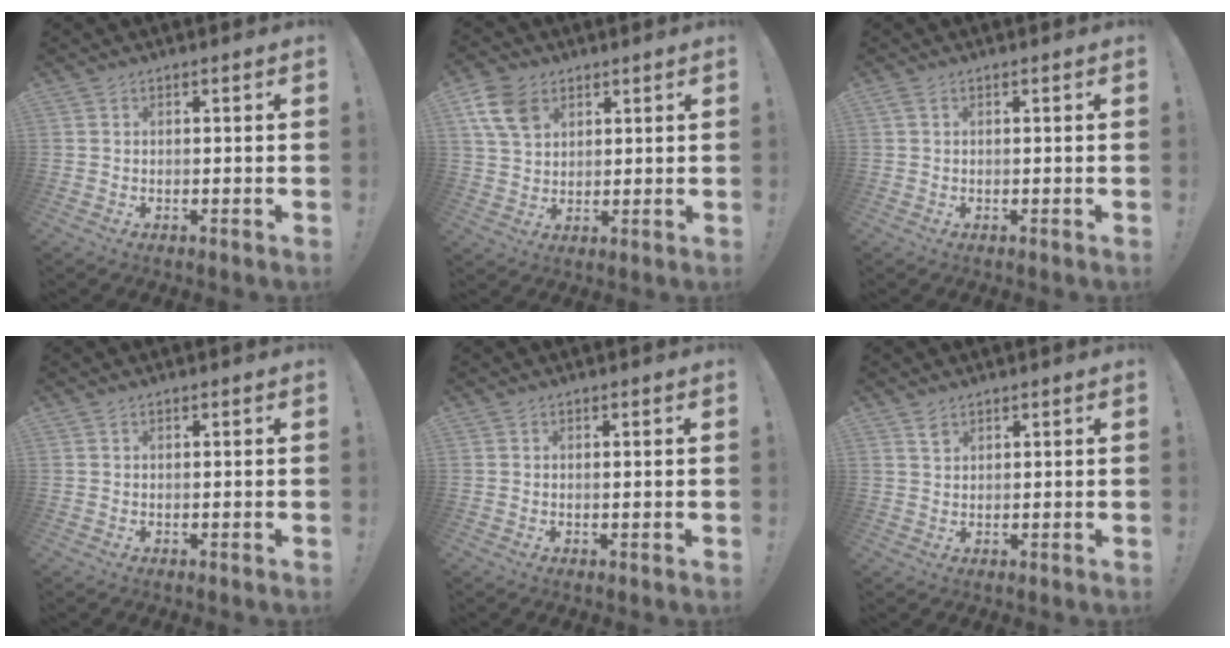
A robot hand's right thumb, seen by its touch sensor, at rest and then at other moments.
{"total": 11.0, "force": [5.4, 7.7, 5.7], "torque": [-0.108, -0.011, 0.108]}
{"total": 0.8, "force": [0.2, 0.3, 0.7], "torque": [-0.015, 0.002, 0.004]}
{"total": 0.0}
{"total": 0.5, "force": [0.3, -0.1, 0.4], "torque": [-0.001, -0.003, 0.005]}
{"total": 1.9, "force": [1.4, 1.0, 0.7], "torque": [0.000, -0.009, 0.025]}